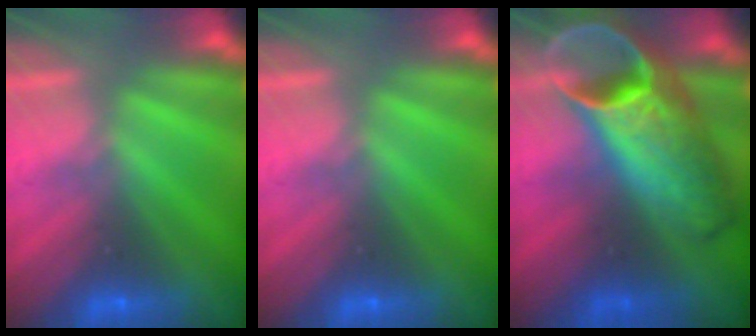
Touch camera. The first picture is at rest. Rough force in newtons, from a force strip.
{"total": 0.0}
{"total": 9.5}